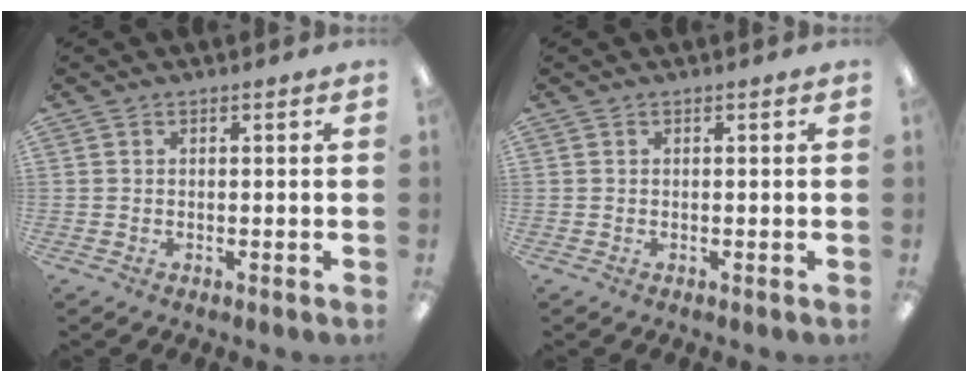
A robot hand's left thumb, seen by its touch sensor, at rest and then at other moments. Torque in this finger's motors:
{"motor_torque": [-0.09, 0.09, -0.05, -0.07, 0.00]}